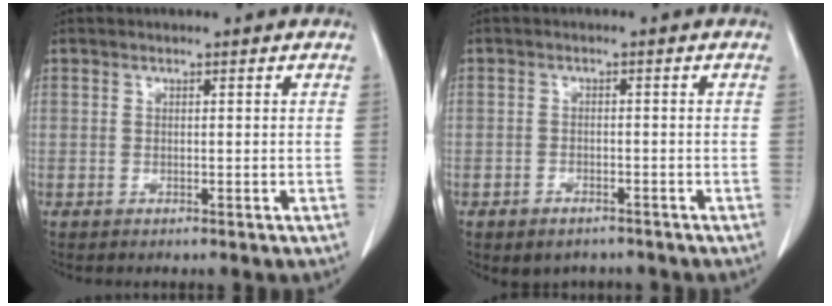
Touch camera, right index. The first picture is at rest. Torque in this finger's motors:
{"motor_torque": [0.04, -0.05, 0.01, 0.02]}